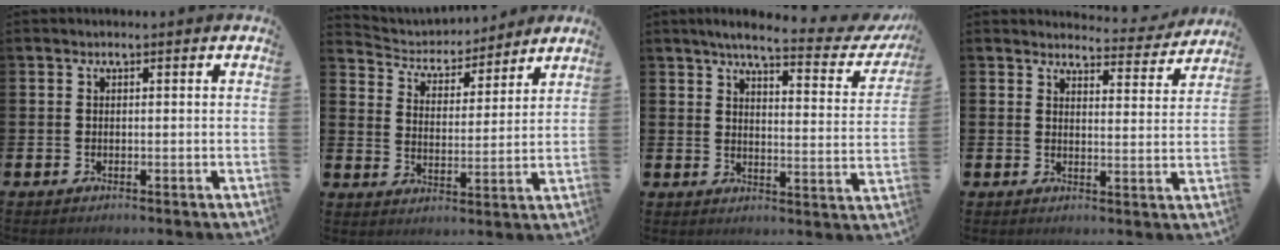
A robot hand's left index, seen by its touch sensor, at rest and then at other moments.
{"total": 4.8, "force": [4.6, 1.6, 0.2], "torque": [-0.034, -0.039, 0.076]}
{"total": 5.4, "force": [4.5, 0.8, 2.9], "torque": [-0.053, -0.038, 0.065]}
{"total": 3.7, "force": [3.6, 0.8, 0.3], "torque": [-0.001, -0.033, 0.058]}